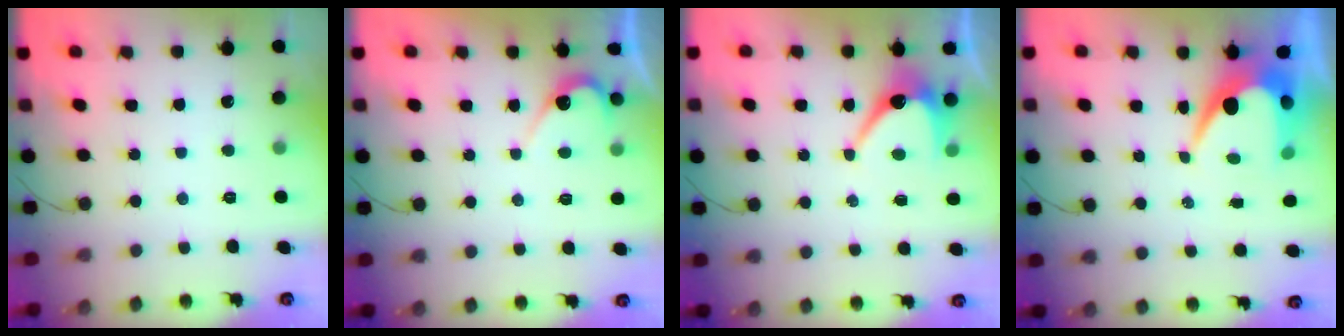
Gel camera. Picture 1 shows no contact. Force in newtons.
{"total": 5.4, "press": 5.4, "slide": 0.3}
{"total": 7.2, "press": 7.2, "slide": 0.3}
{"total": 7.9, "press": 7.9, "slide": 0.8}